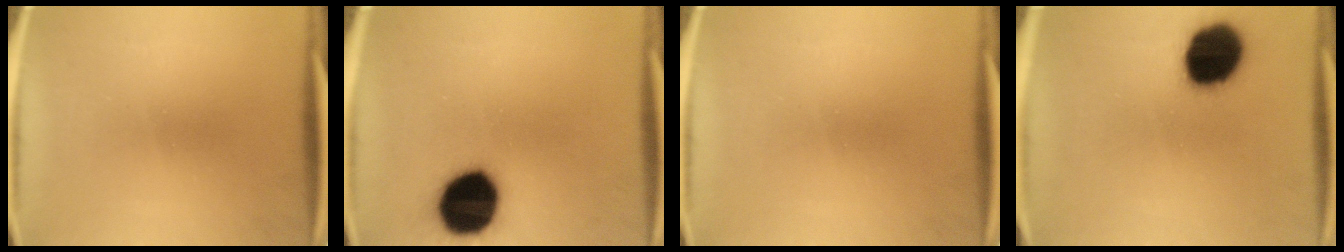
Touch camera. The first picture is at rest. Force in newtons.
{"total": 18.7}
{"total": 0.0}
{"total": 17.9}